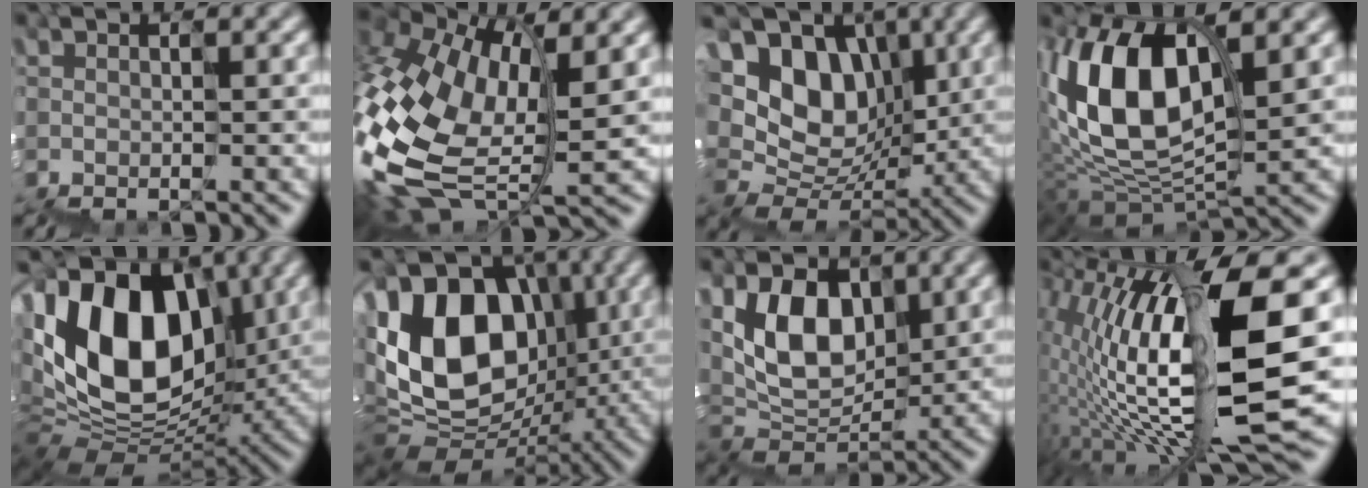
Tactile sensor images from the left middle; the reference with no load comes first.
{"total": 11.5, "force": [-1.1, 7.1, 8.9], "torque": [-0.264, -0.004, -0.002]}
{"total": 7.3, "force": [2.0, 6.3, 3.1], "torque": [-0.059, 0.025, 0.021]}
{"total": 8.7, "force": [2.3, 5.0, 6.7], "torque": [-0.158, 0.017, 0.041]}
{"total": 11.6, "force": [2.5, 8.3, 7.8], "torque": [-0.148, 0.019, 0.033]}
{"total": 11.3, "force": [2.0, 8.7, 7.0], "torque": [-0.133, 0.028, 0.018]}
{"total": 5.6, "force": [2.7, 4.0, 2.8], "torque": [-0.071, 0.008, 0.043]}
{"total": 13.8, "force": [1.6, 4.4, 13.0], "torque": [-0.271, 0.013, 0.043]}